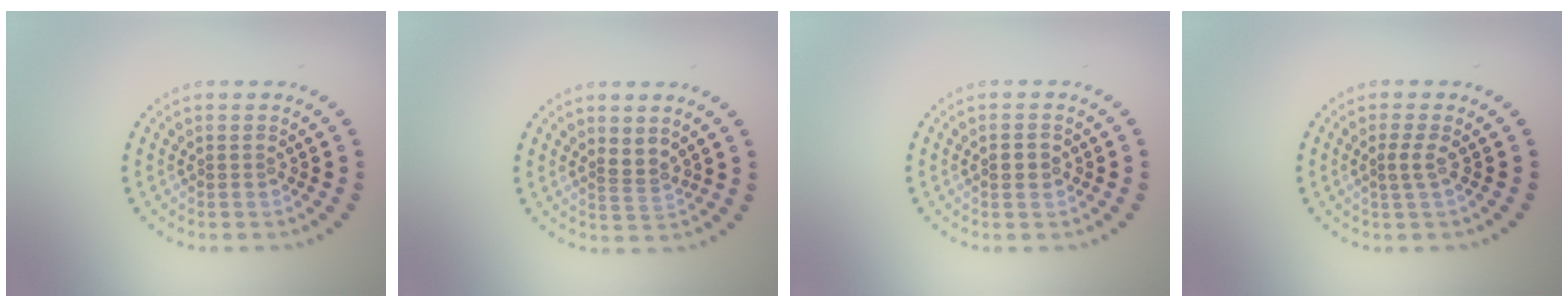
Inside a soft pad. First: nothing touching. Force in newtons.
{"total": 1.6, "press": 1.2, "slide": 1.1}
{"total": 1.1, "press": 1.1, "slide": 0.1}
{"total": 1.1, "press": 0.8, "slide": 0.8}